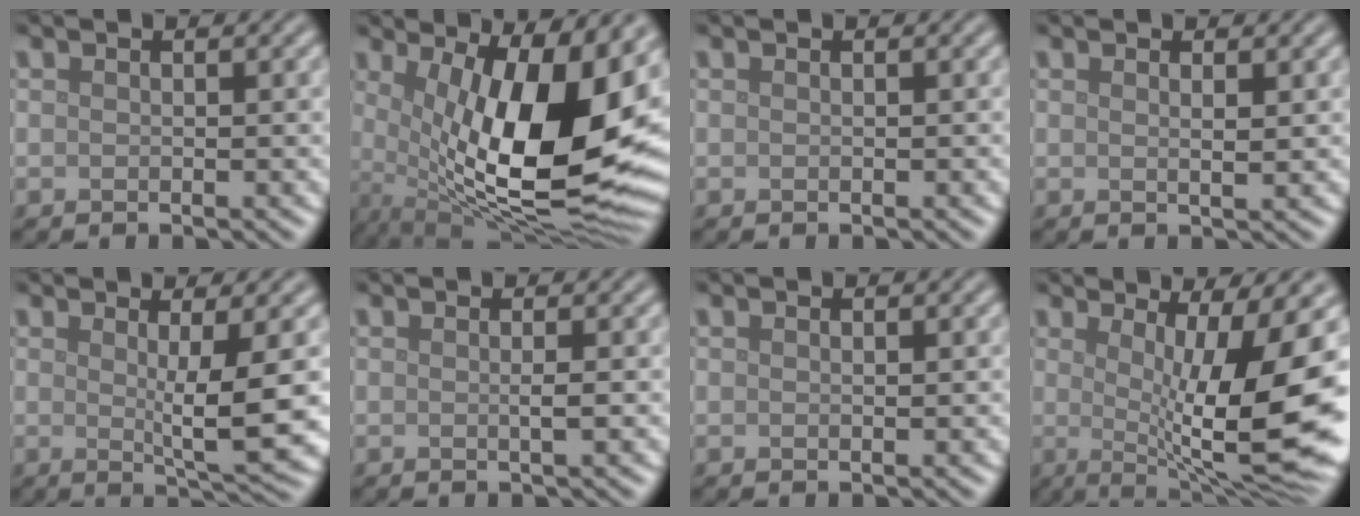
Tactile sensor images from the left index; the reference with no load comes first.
{"total": 15.5, "force": [1.4, 6.0, 14.3], "torque": [-0.204, -0.024, 0.031]}
{"total": 0.0}
{"total": 1.2, "force": [0.5, 0.3, 1.0], "torque": [-0.012, 0.000, 0.006]}
{"total": 5.6, "force": [0.4, 0.9, 5.5], "torque": [-0.084, -0.008, 0.010]}
{"total": 1.1, "force": [0.0, 0.2, 1.0], "torque": [-0.014, 0.000, -0.005]}
{"total": 0.0}
{"total": 13.5, "force": [0.2, 3.2, 13.1], "torque": [-0.172, -0.007, 0.005]}